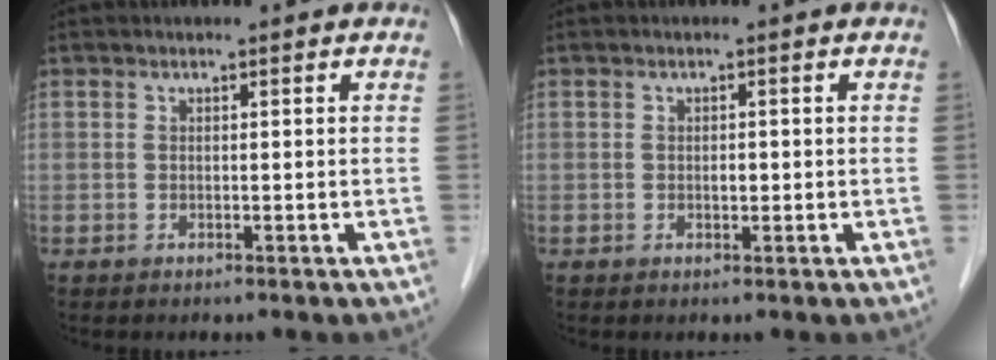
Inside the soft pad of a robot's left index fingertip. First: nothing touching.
{"total": 0.9, "force": [-0.3, 0.5, 0.7], "torque": [-0.013, -0.003, -0.005]}